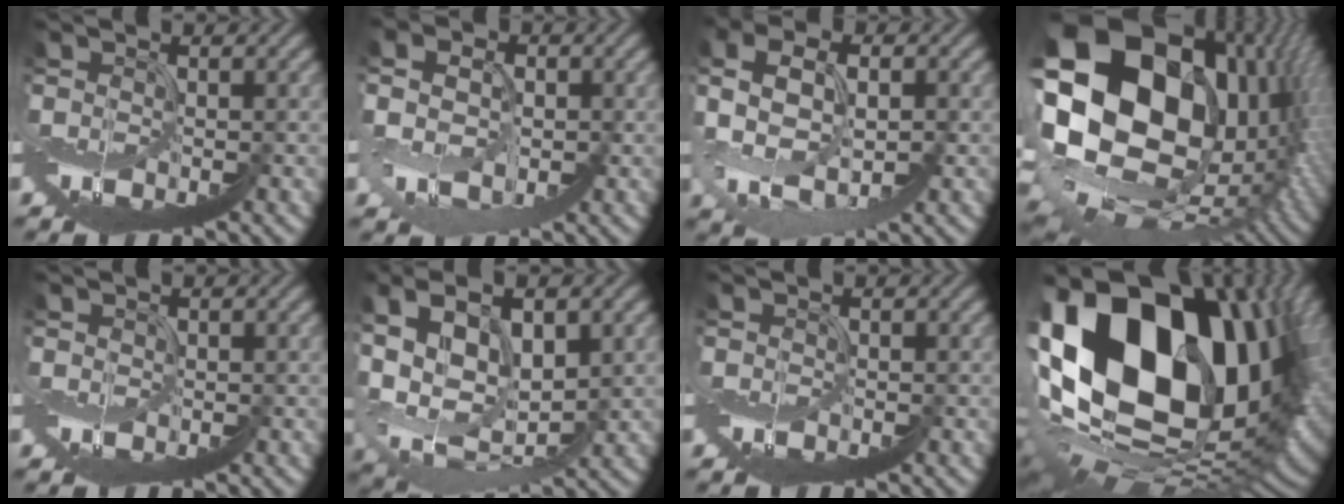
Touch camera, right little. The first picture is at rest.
{"total": 2.5, "force": [1.2, 1.7, 1.4], "torque": [-0.027, 0.022, 0.008]}
{"total": 3.8, "force": [0.1, 1.7, 3.4], "torque": [-0.097, 0.021, -0.010]}
{"total": 17.5, "force": [4.2, 12.6, 11.4], "torque": [-0.255, -0.013, 0.081]}
{"total": 1.0, "force": [1.0, 0.1, -0.2], "torque": [-0.008, 0.000, 0.017]}
{"total": 9.2, "force": [4.1, 5.0, 6.6], "torque": [-0.150, 0.021, 0.085]}
{"total": 0.0}
{"total": 16.7, "force": [7.2, 9.8, 11.5], "torque": [-0.254, 0.027, 0.130]}